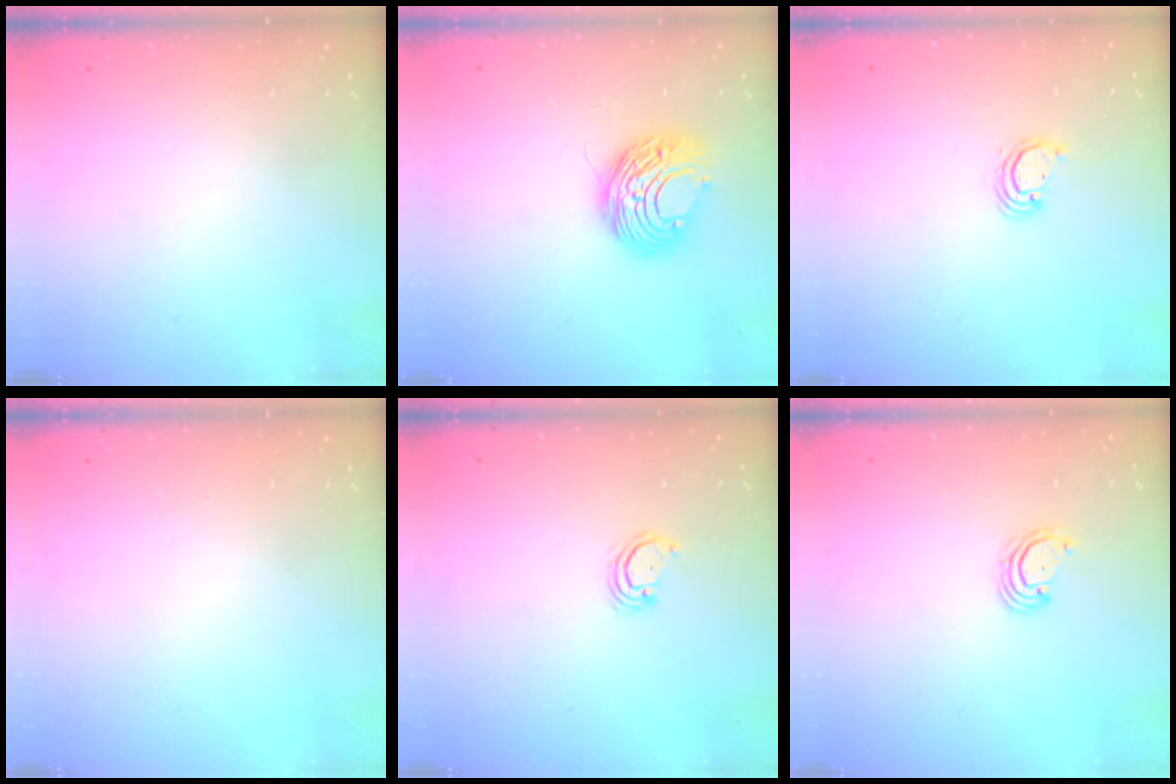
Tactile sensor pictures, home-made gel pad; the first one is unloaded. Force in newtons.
{"total": 10.0, "press": 10.0, "slide": 0.9}
{"total": 2.8, "press": 2.8, "slide": 0.2}
{"total": 0.0}
{"total": 2.8, "press": 2.8, "slide": 0.2}
{"total": 2.5, "press": 2.5, "slide": 0.3}